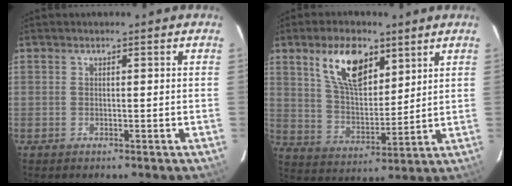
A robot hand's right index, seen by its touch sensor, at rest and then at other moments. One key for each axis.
{"total": 12.8, "fx": 7.0, "fy": 6.2, "fz": 8.7, "tx": -0.150, "ty": 0.011, "tz": 0.137}